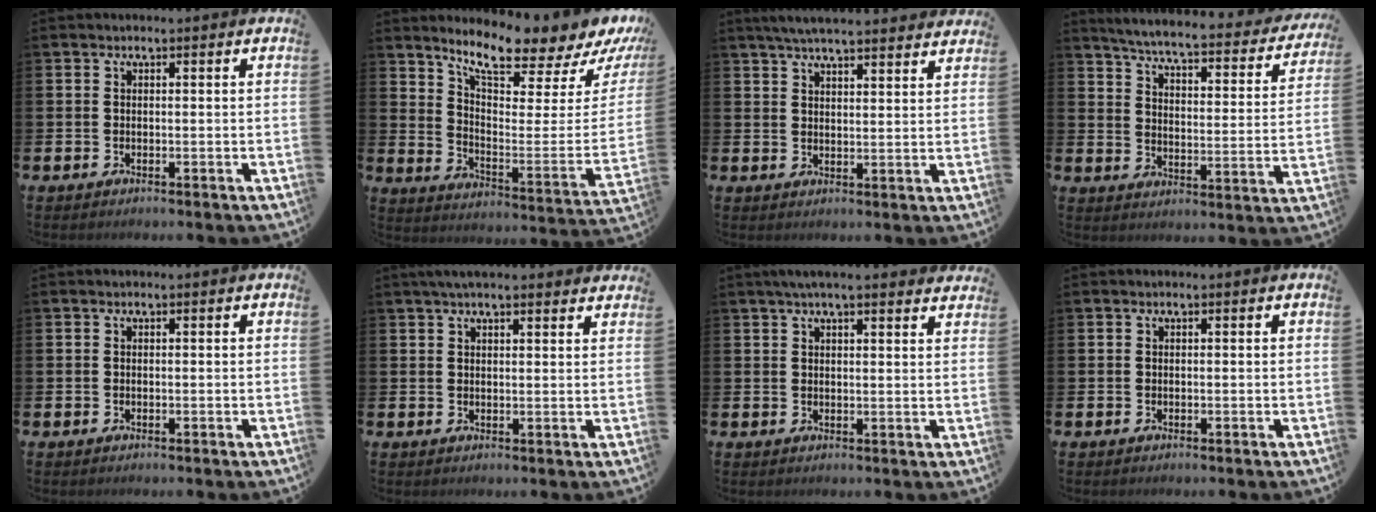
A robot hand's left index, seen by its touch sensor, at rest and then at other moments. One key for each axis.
{"total": 8.8, "fx": 8.2, "fy": 0.8, "fz": 2.9, "tx": -0.074, "ty": -0.078, "tz": 0.136}
{"total": 5.3, "fx": 5.0, "fy": 0.4, "fz": 1.6, "tx": -0.038, "ty": -0.019, "tz": 0.091}
{"total": 5.1, "fx": 4.6, "fy": 0.4, "fz": 2.0, "tx": -0.063, "ty": -0.042, "tz": 0.071}
{"total": 0.0}
{"total": 3.3, "fx": 3.0, "fy": 0.4, "fz": 1.3, "tx": -0.028, "ty": -0.005, "tz": 0.053}
{"total": 3.8, "fx": 3.5, "fy": 0.3, "fz": 1.6, "tx": -0.035, "ty": -0.008, "tz": 0.062}
{"total": 0.0}